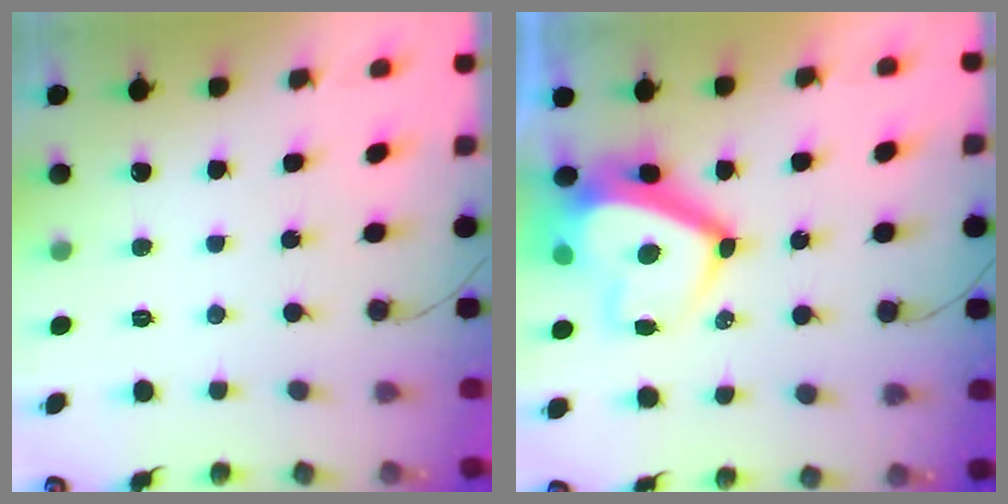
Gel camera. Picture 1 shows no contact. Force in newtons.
{"total": 10.5, "press": 10.2, "slide": 2.5}